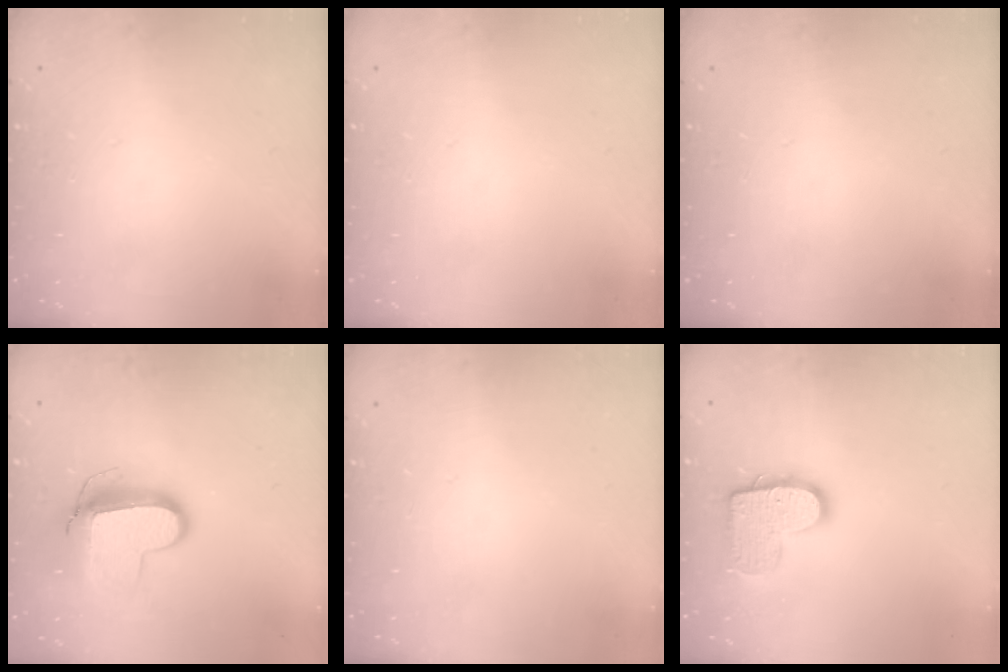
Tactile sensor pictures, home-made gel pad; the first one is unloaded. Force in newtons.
{"total": 0.0}
{"total": 0.0}
{"total": 11.6, "press": 11.5, "slide": 1.3}
{"total": 0.0}
{"total": 12.0, "press": 11.9, "slide": 0.6}